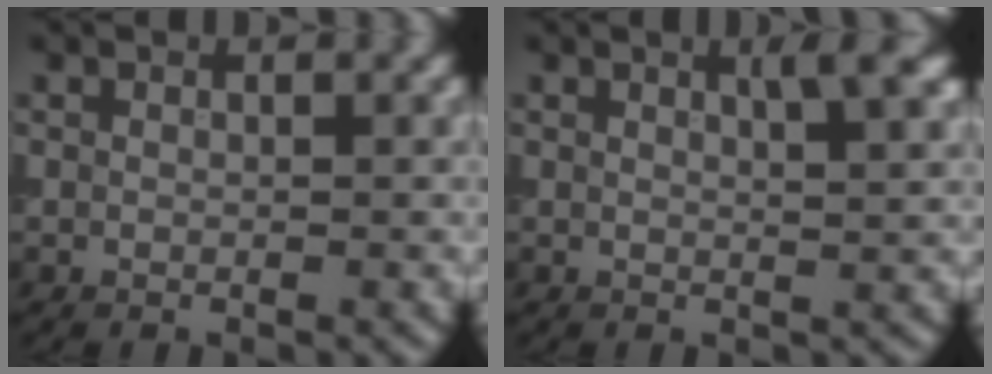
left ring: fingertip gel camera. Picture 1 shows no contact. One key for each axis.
{"total": 2.6, "fx": 1.3, "fy": 0.5, "fz": 2.2, "tx": -0.019, "ty": 0.002, "tz": 0.017}